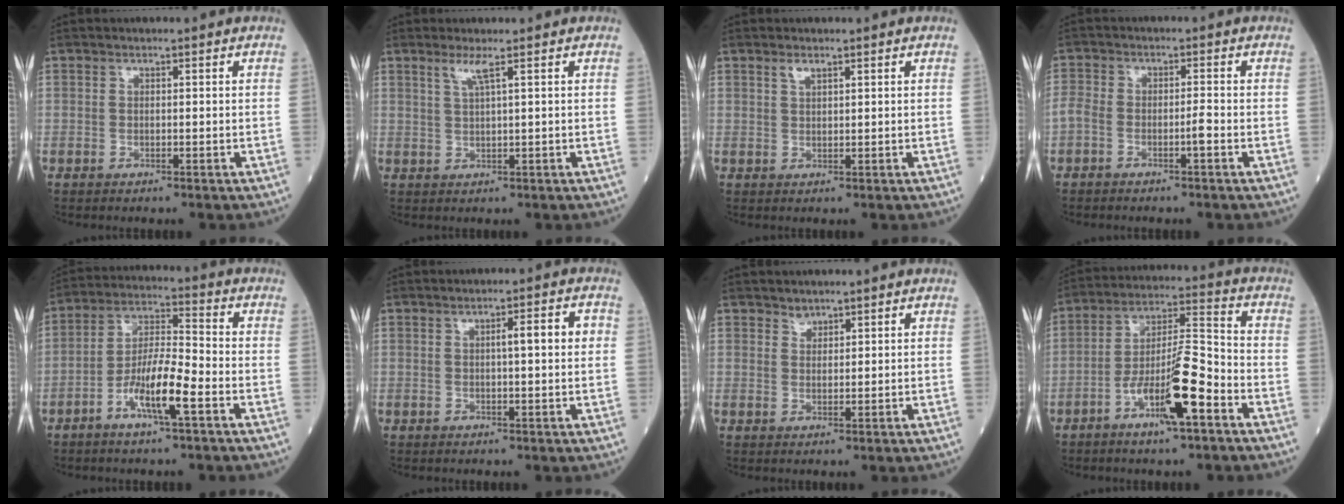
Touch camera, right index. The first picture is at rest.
{"total": 2.3, "force": [1.4, -0.4, 1.8], "torque": [-0.043, -0.001, 0.033]}
{"total": 1.3, "force": [1.0, 0.3, 0.8], "torque": [-0.018, 0.003, 0.025]}
{"total": 3.1, "force": [-1.6, 0.7, 2.6], "torque": [-0.058, 0.017, -0.028]}
{"total": 9.0, "force": [-4.0, 0.9, 8.0], "torque": [-0.161, 0.002, -0.077]}
{"total": 4.0, "force": [0.6, 0.3, 3.9], "torque": [-0.063, 0.008, 0.008]}
{"total": 1.4, "force": [1.3, 0.5, 0.1], "torque": [-0.001, -0.005, 0.021]}
{"total": 11.6, "force": [-5.4, 1.3, 10.2], "torque": [-0.185, 0.004, -0.093]}